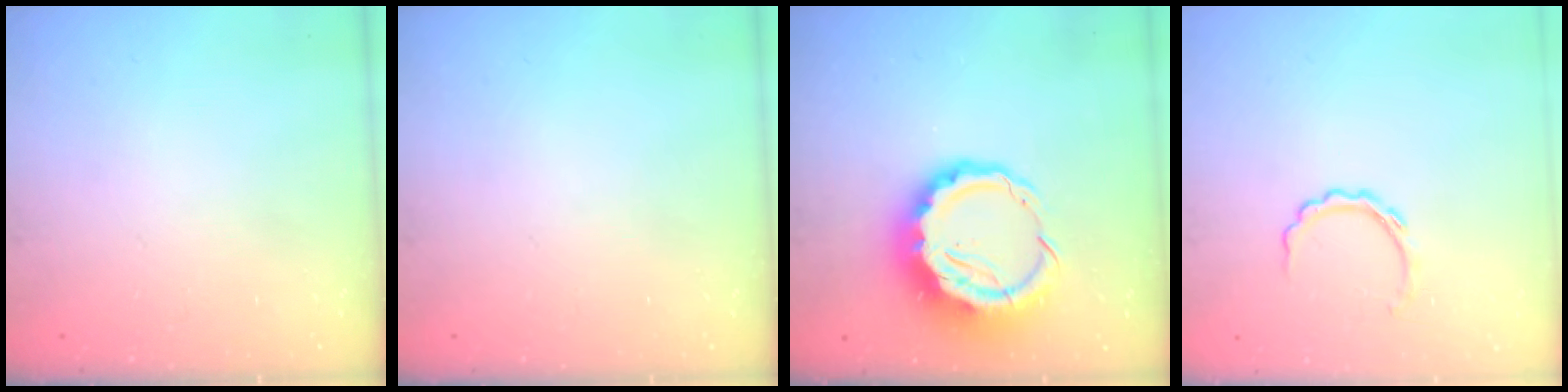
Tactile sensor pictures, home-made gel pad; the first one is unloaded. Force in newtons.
{"total": 0.0}
{"total": 12.5, "press": 12.2, "slide": 3.1}
{"total": 4.6, "press": 4.6, "slide": 0.5}